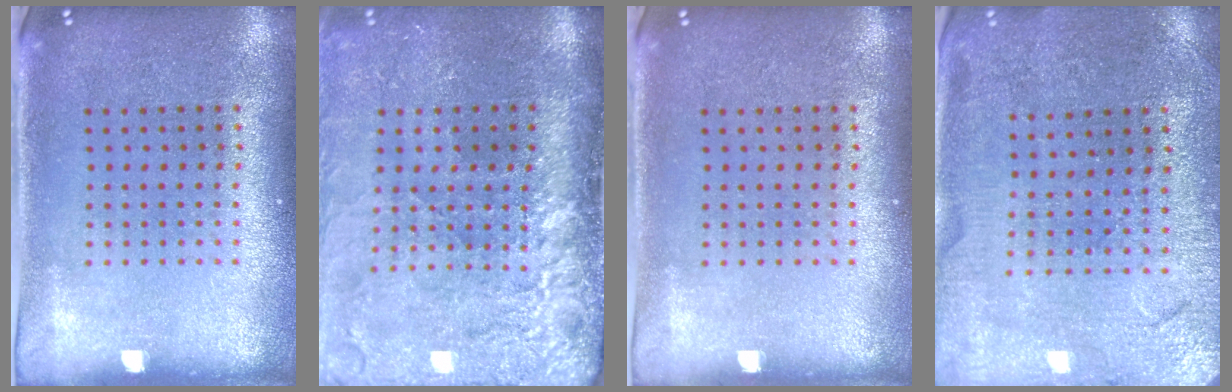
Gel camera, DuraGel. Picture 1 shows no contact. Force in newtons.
{"total": 4.6, "press": 3.7, "slide": 2.7}
{"total": 0.0}
{"total": 1.0, "press": 0.9, "slide": 0.3}